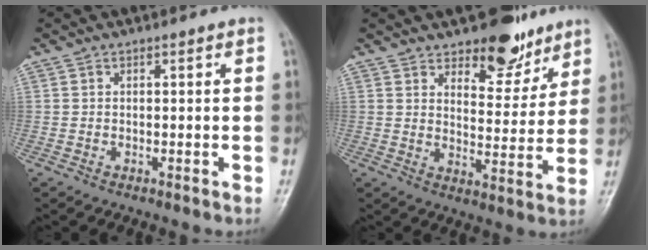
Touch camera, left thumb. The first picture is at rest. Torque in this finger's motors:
{"motor_torque": [0.06, 0.13, -0.45, -0.27, 0.06]}